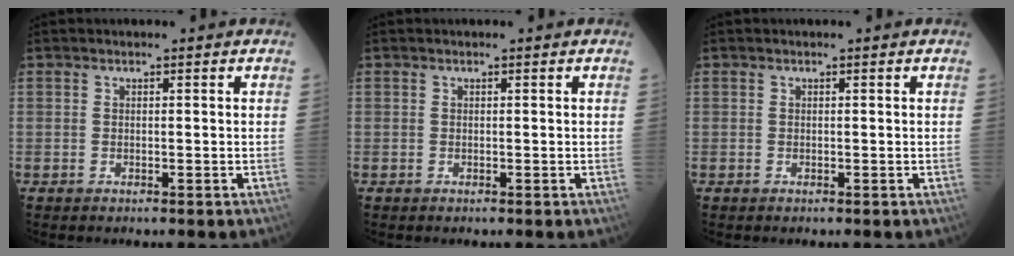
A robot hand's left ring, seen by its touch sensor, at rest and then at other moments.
{"total": 0.0}
{"total": 0.0}